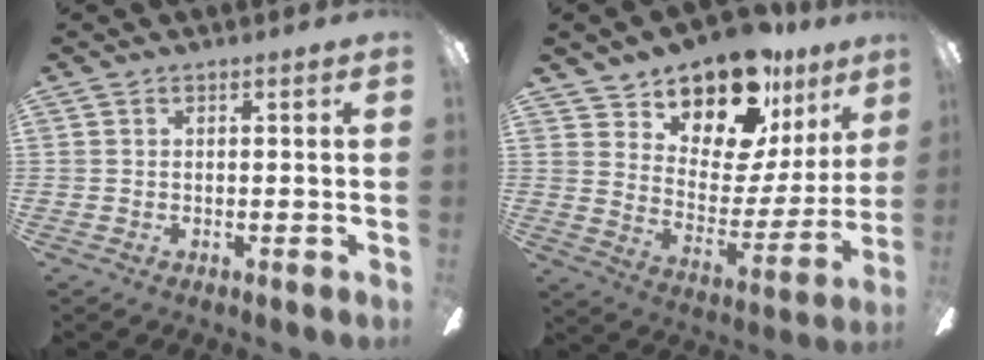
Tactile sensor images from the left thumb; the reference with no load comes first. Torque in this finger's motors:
{"motor_torque": [0.39, 0.45, 1.26, -1.51, 0.09]}